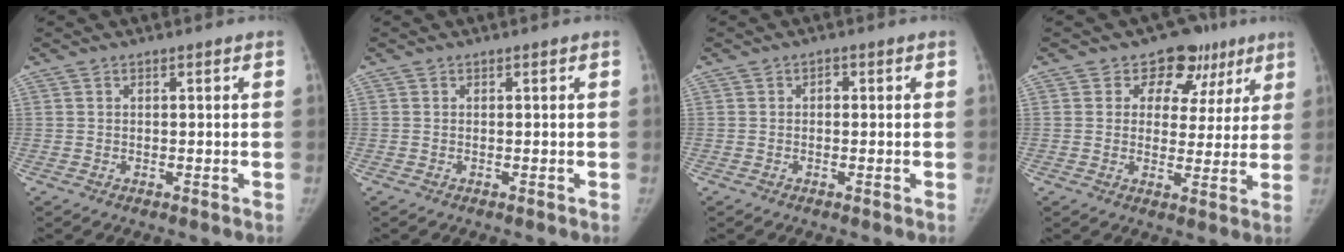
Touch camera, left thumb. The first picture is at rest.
{"total": 0.0}
{"total": 1.1, "force": [0.0, 0.8, 0.7], "torque": [-0.004, 0.004, -0.005]}
{"total": 10.0, "force": [5.5, 7.6, 3.3], "torque": [0.013, -0.010, 0.070]}